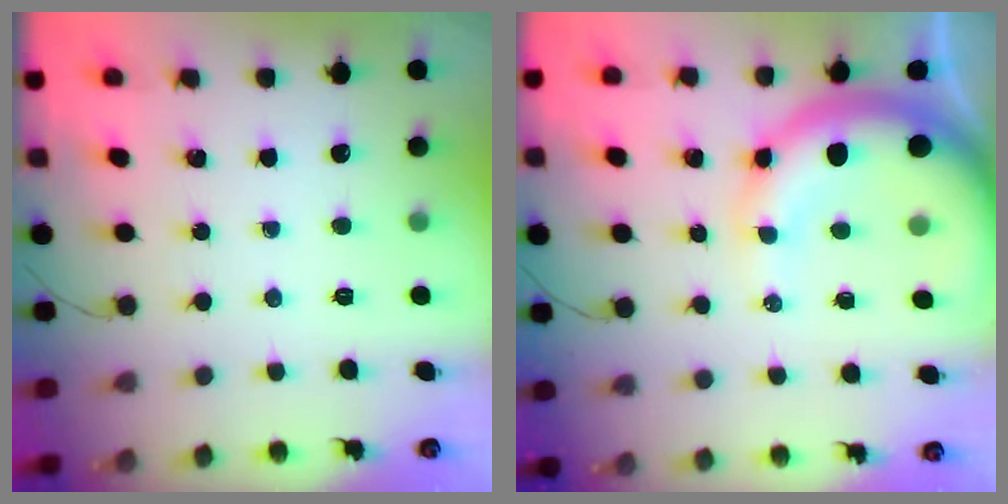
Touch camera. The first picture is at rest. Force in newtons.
{"total": 13.5, "press": 13.2, "slide": 2.6}